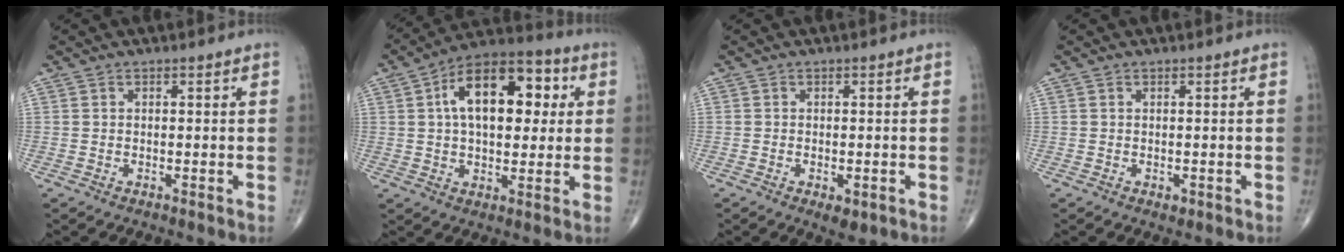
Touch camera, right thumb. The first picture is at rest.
{"total": 17.9, "force": [4.1, 9.8, 14.4], "torque": [-0.193, 0.021, 0.059]}
{"total": 3.1, "force": [-1.2, 1.5, 2.4], "torque": [-0.034, -0.001, -0.011]}
{"total": 0.9, "force": [-0.3, 0.6, 0.6], "torque": [-0.005, -0.001, -0.003]}